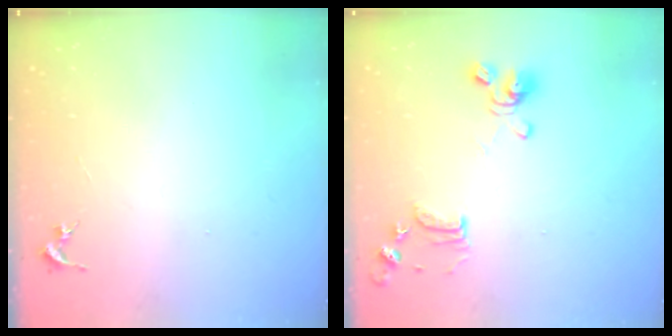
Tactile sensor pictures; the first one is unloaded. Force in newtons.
{"total": 11.9, "press": 11.8, "slide": 1.3}